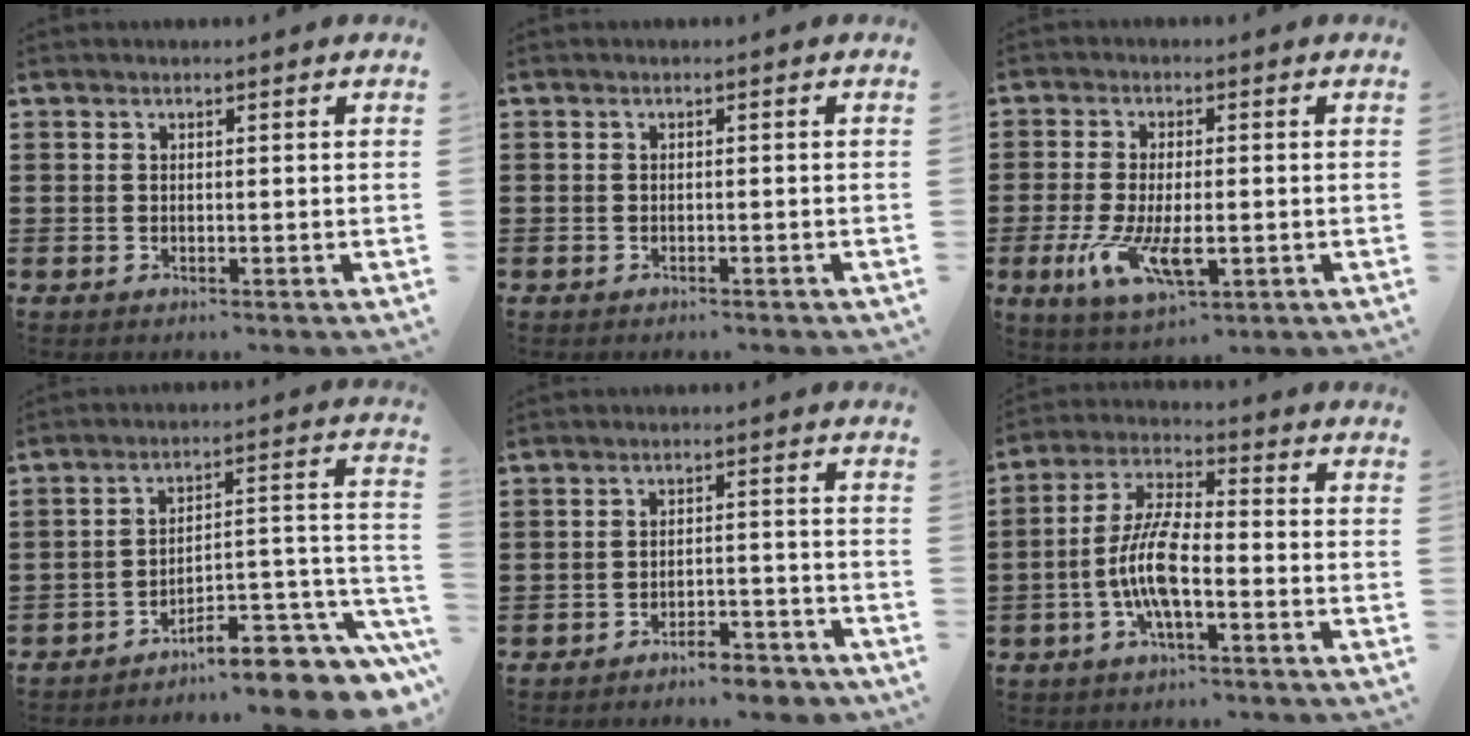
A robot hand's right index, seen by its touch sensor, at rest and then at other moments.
{"total": 0.6, "force": [-0.6, 0.1, 0.2], "torque": [-0.006, -0.002, -0.012]}
{"total": 8.3, "force": [-1.9, 3.4, 7.3], "torque": [-0.162, -0.016, -0.034]}
{"total": 8.7, "force": [-7.0, 2.3, 4.5], "torque": [-0.046, 0.003, -0.133]}
{"total": 4.3, "force": [-4.1, 0.5, 1.1], "torque": [-0.021, 0.002, -0.083]}
{"total": 8.8, "force": [-2.5, 2.8, 8.0], "torque": [-0.182, -0.010, -0.054]}